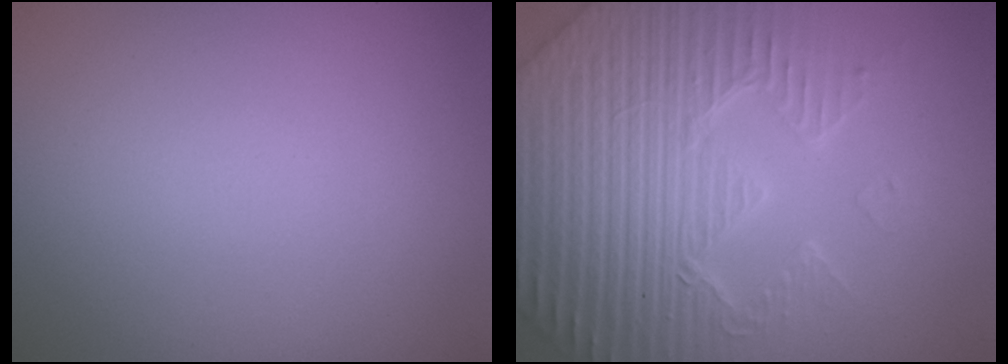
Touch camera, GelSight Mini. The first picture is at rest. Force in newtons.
{"total": 7.7, "press": 7.5, "slide": 1.9}